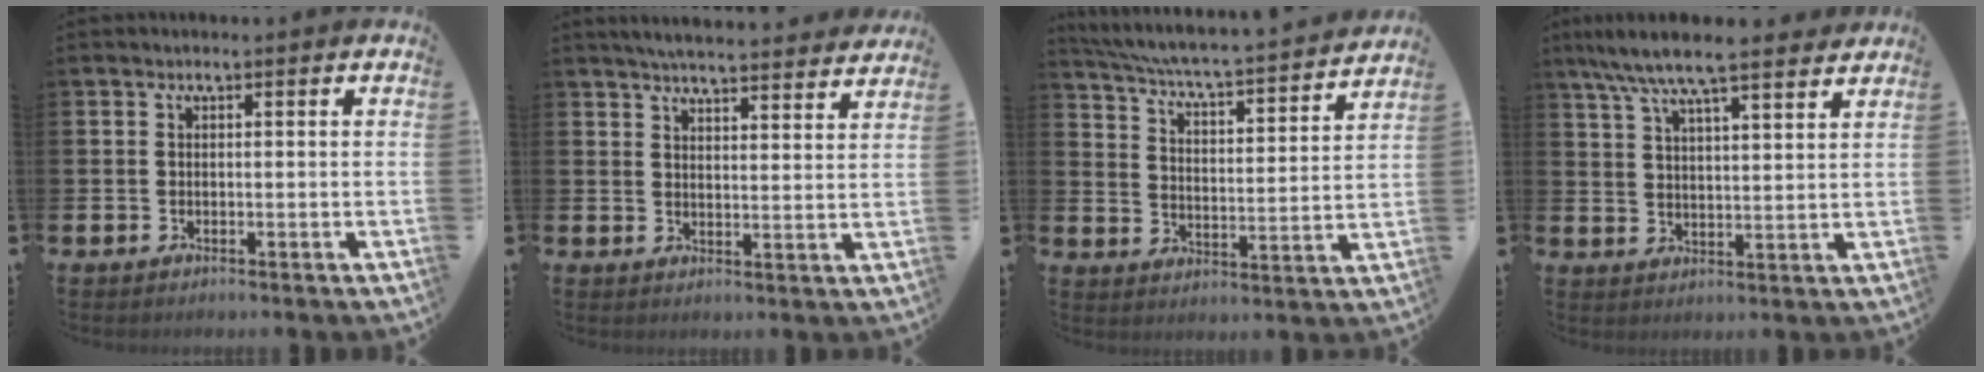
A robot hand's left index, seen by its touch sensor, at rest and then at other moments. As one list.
[{"total": 5.3, "force": [5.2, 0.1, 0.8], "torque": [-0.013, -0.035, 0.089]}, {"total": 5.4, "force": [5.2, 0.0, 1.6], "torque": [-0.054, -0.052, 0.080]}, {"total": 8.1, "force": [7.4, 0.9, 3.2], "torque": [-0.080, -0.031, 0.131]}]